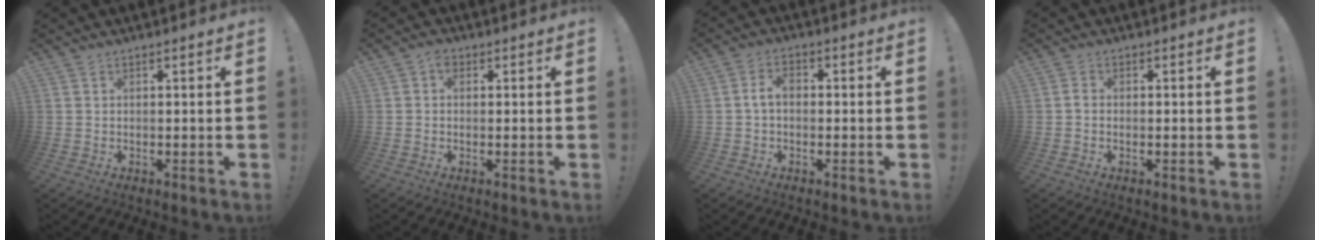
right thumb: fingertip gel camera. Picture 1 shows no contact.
{"total": 1.9, "force": [0.1, 1.4, 1.2], "torque": [-0.025, 0.007, 0.000]}
{"total": 4.3, "force": [-0.2, 2.6, 3.4], "torque": [-0.065, 0.015, -0.003]}
{"total": 1.3, "force": [-0.6, 0.7, 1.0], "torque": [-0.023, 0.007, -0.008]}